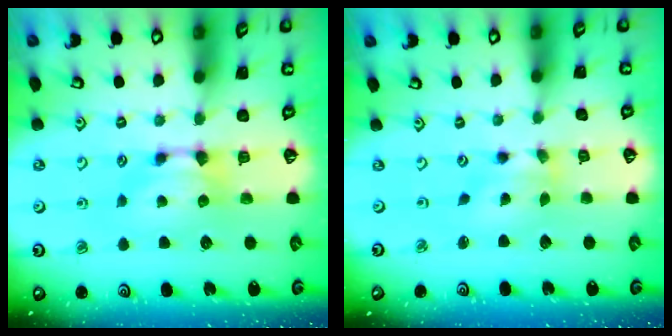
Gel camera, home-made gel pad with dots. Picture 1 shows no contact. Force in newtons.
{"total": 2.3, "press": 1.7, "slide": 1.5}